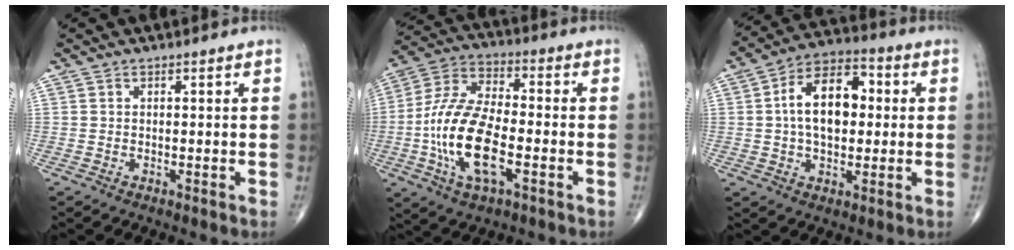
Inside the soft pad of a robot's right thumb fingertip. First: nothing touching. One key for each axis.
{"total": 17.1, "fx": -4.2, "fy": 7.6, "fz": 14.7, "tx": -0.299, "ty": 0.021, "tz": -0.081}
{"total": 13.9, "fx": 1.3, "fy": 8.4, "fz": 11.0, "tx": -0.166, "ty": 0.025, "tz": 0.013}